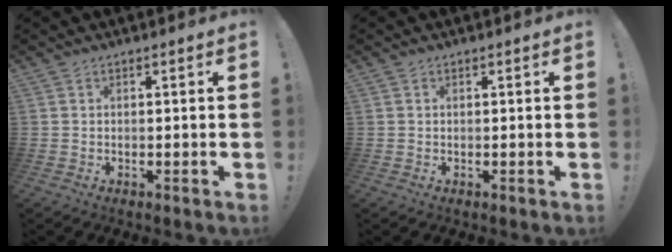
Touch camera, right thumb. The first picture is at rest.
{"total": 0.0}